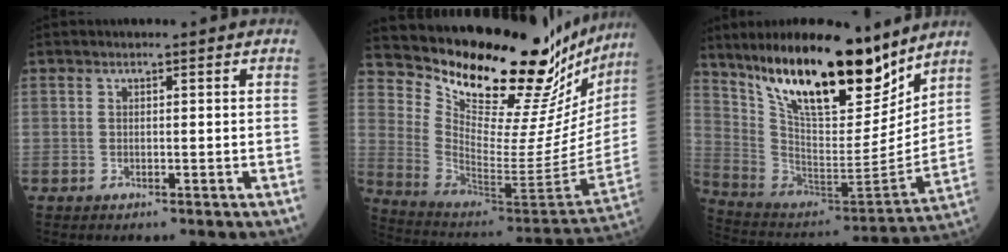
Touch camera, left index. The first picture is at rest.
{"total": 29.2, "force": [25.5, 6.8, 12.5], "torque": [-0.200, -0.101, 0.348]}
{"total": 22.9, "force": [17.0, 5.8, 14.2], "torque": [-0.241, -0.023, 0.299]}